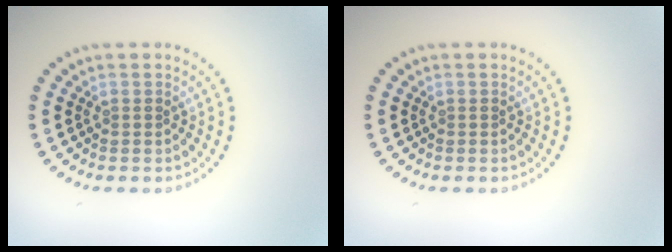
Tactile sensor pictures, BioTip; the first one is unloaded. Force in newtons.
{"total": 0.0}